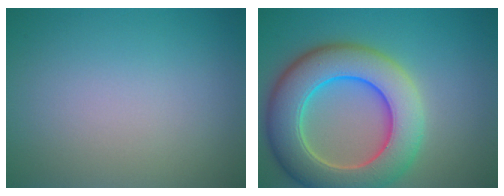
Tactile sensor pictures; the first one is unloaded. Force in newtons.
{"total": 10.2, "press": 10.2, "slide": 0.7}